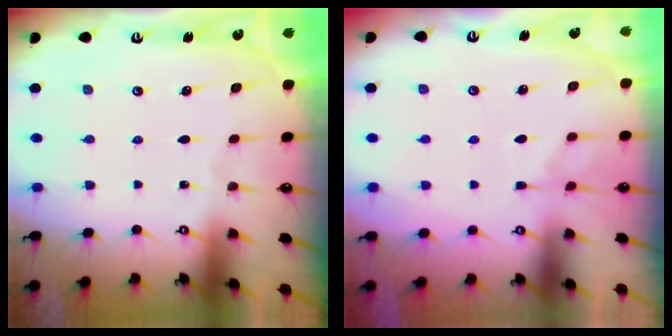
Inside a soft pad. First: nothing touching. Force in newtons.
{"total": 4.9, "press": 4.7, "slide": 1.3}